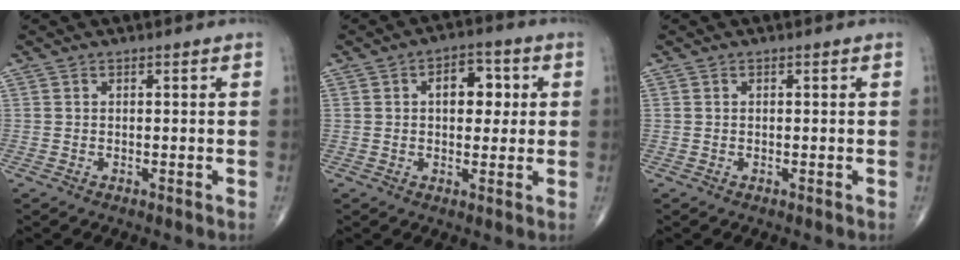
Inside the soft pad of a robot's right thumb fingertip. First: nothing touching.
{"total": 7.4, "force": [1.5, 4.5, 5.7], "torque": [-0.048, 0.006, 0.017]}
{"total": 0.0}